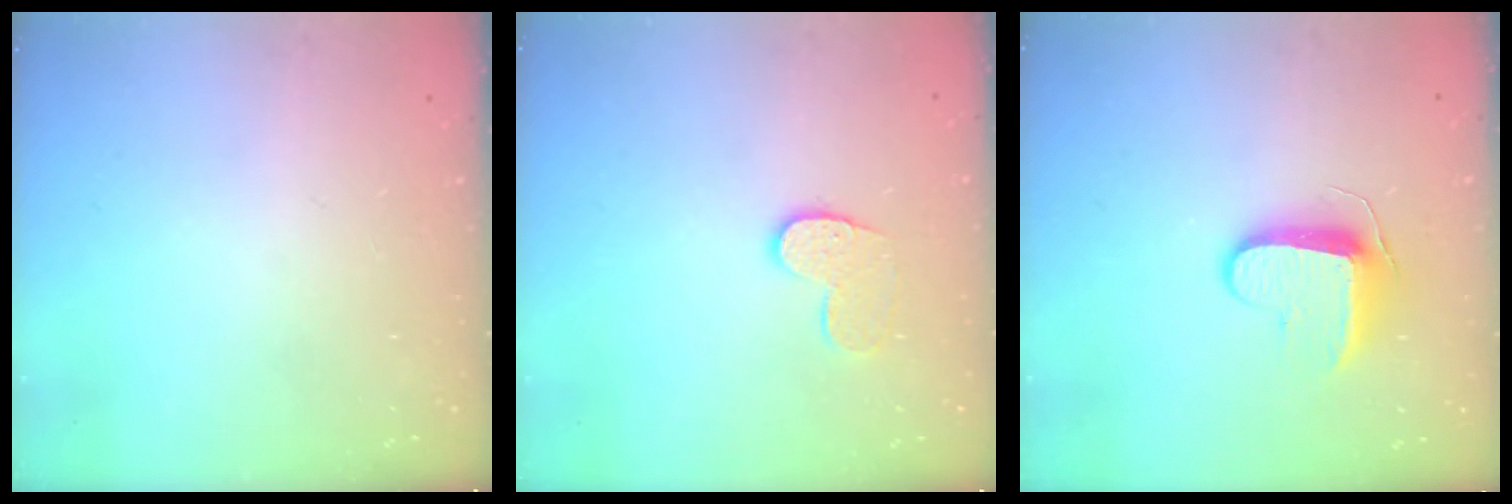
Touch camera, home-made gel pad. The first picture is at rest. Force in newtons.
{"total": 8.3, "press": 8.3, "slide": 0.4}
{"total": 8.9, "press": 8.9, "slide": 0.2}